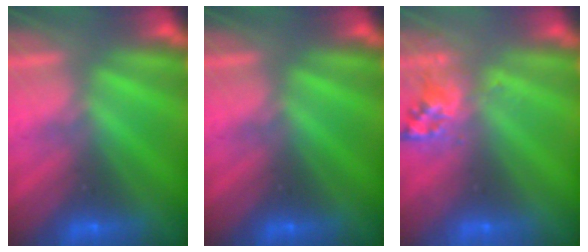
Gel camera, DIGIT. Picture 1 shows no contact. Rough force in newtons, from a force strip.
{"total": 0.0}
{"total": 2.7}